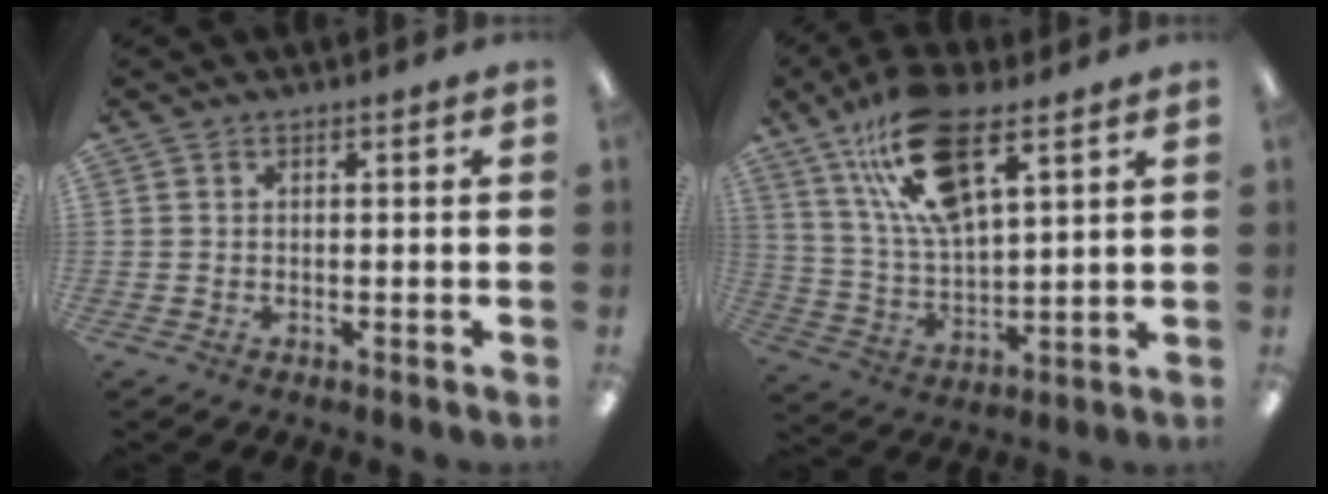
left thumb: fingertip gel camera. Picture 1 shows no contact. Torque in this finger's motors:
{"motor_torque": [0.09, 0.19, 1.34, -1.43, 0.15]}